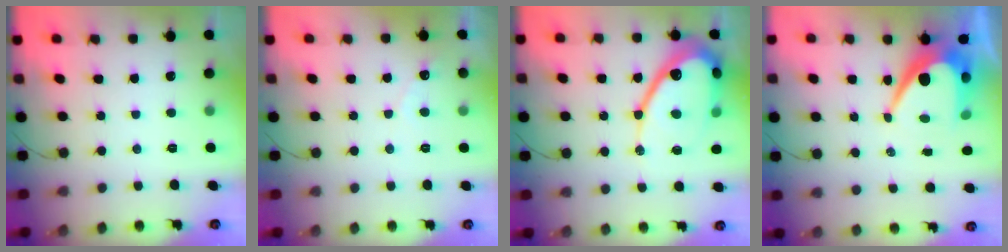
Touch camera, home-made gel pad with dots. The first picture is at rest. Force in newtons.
{"total": 2.6, "press": 2.6, "slide": 0.1}
{"total": 15.8, "press": 15.7, "slide": 1.4}
{"total": 11.0, "press": 11.0, "slide": 0.8}